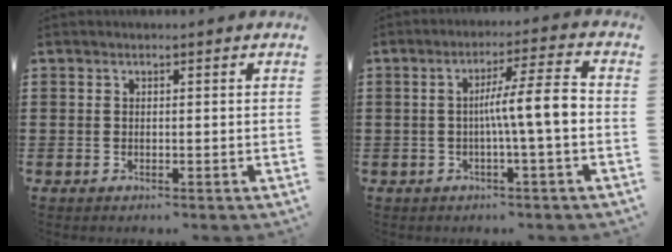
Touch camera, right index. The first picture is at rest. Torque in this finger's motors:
{"motor_torque": [0.78, -0.46, 0.58, 0.18]}